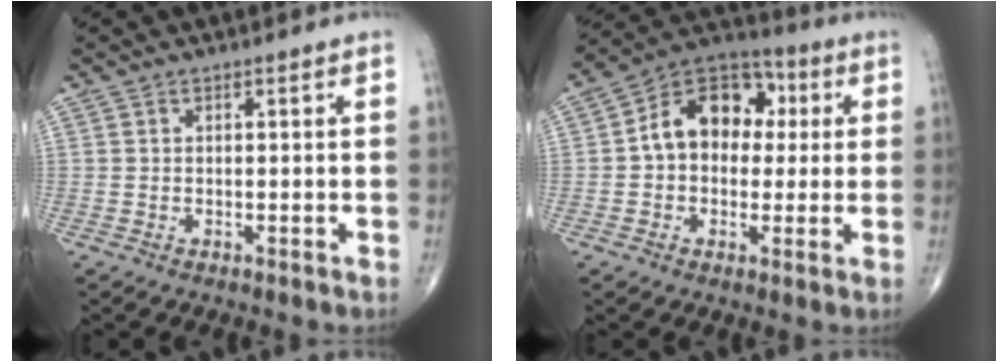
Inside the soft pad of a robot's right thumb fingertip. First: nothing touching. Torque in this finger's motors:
{"motor_torque": [1.14, 2.15, 0.47, -0.51, 0.30]}